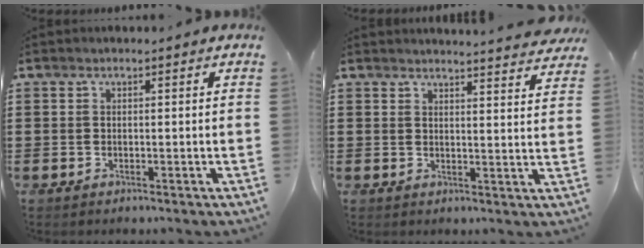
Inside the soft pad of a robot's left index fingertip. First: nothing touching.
{"total": 3.2, "force": [3.1, -0.3, 0.2], "torque": [-0.007, -0.020, 0.055]}